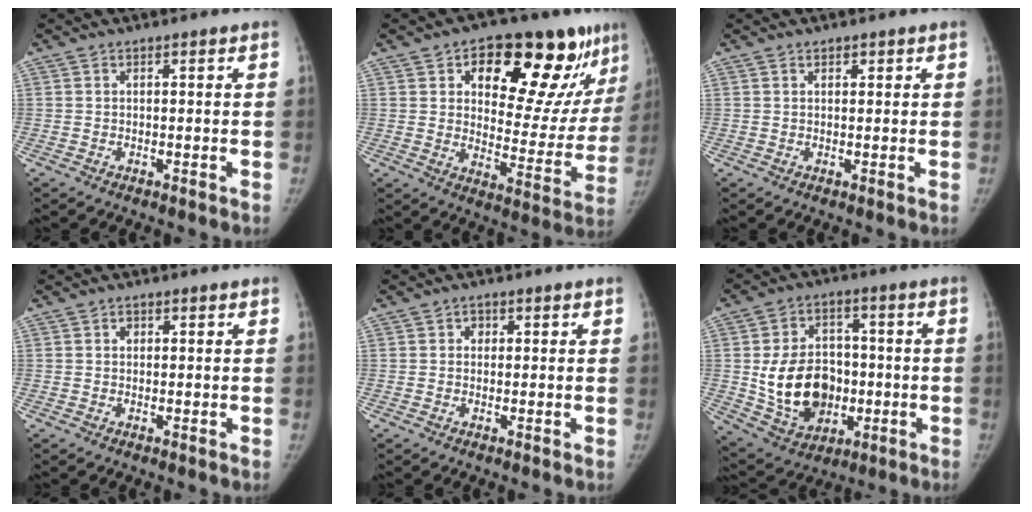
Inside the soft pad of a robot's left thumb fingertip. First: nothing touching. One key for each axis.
{"total": 23.5, "fx": 12.8, "fy": 10.6, "fz": 16.6, "tx": -0.171, "ty": -0.031, "tz": 0.186}
{"total": 0.9, "fx": 0.6, "fy": 0.6, "fz": 0.3, "tx": 0.003, "ty": -0.003, "tz": 0.008}
{"total": 1.0, "fx": 0.3, "fy": 0.9, "fz": 0.3, "tx": 0.005, "ty": 0.000, "tz": 0.003}
{"total": 1.5, "fx": 0.3, "fy": 1.4, "fz": 0.4, "tx": 0.007, "ty": 0.002, "tz": 0.000}
{"total": 16.0, "fx": -1.7, "fy": 12.2, "fz": 10.3, "tx": -0.134, "ty": 0.006, "tz": -0.010}